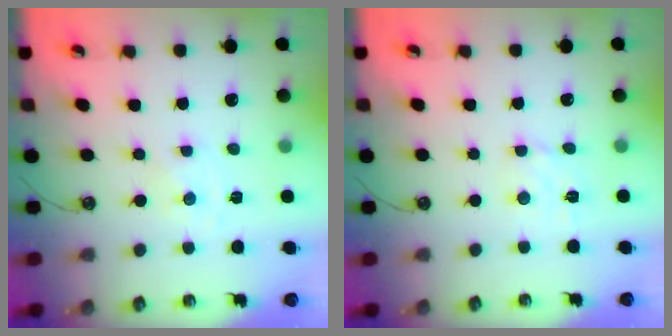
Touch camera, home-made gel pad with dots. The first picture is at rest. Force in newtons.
{"total": 2.9, "press": 2.9, "slide": 0.4}